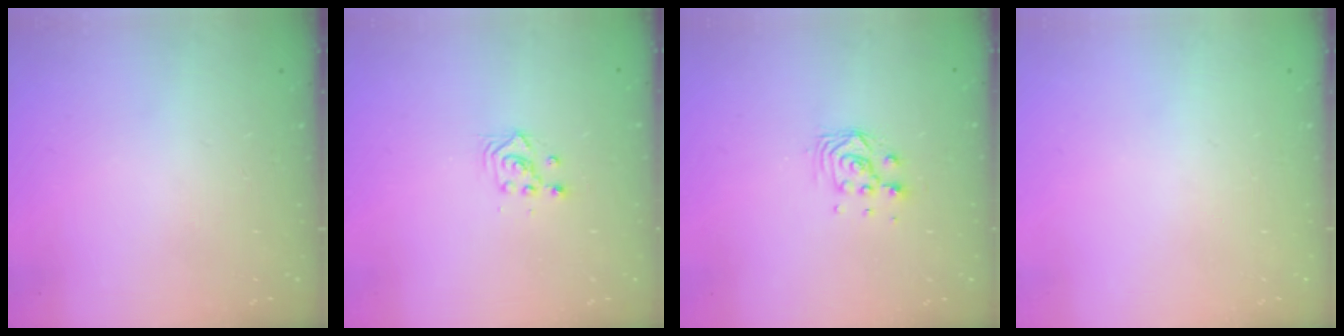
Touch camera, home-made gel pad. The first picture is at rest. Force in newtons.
{"total": 2.3, "press": 2.3, "slide": 0.1}
{"total": 5.5, "press": 5.4, "slide": 0.7}
{"total": 0.0}